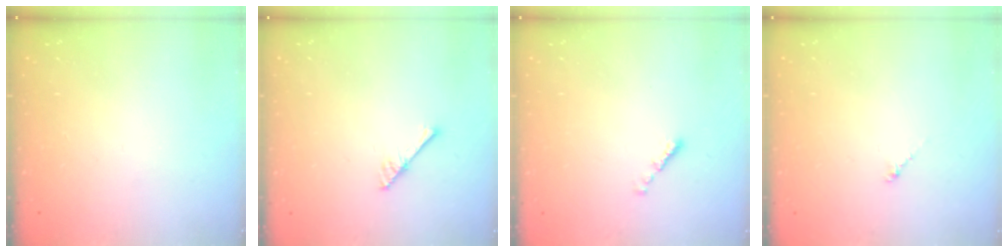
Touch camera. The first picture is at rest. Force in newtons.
{"total": 3.0, "press": 3.0, "slide": 0.3}
{"total": 0.7, "press": 0.5, "slide": 0.4}
{"total": 0.8, "press": 0.6, "slide": 0.4}